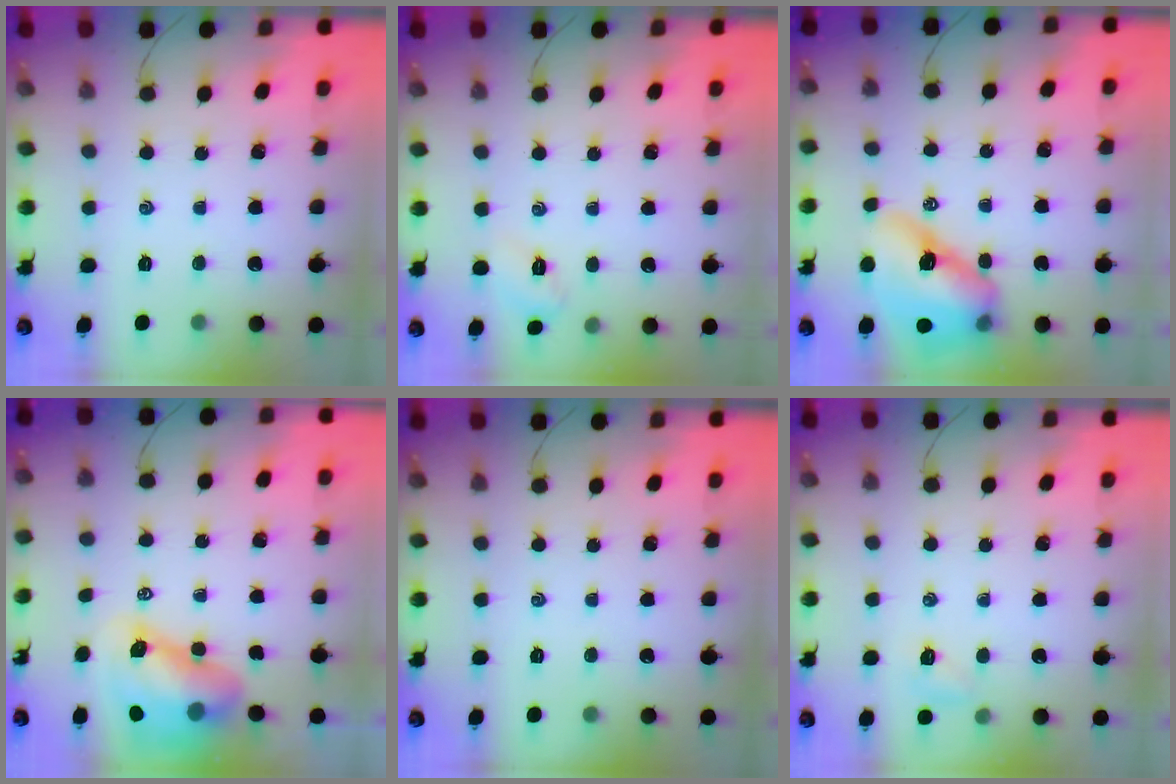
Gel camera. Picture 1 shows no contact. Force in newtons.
{"total": 6.0, "press": 5.8, "slide": 1.6}
{"total": 15.3, "press": 14.6, "slide": 4.6}
{"total": 11.3, "press": 10.8, "slide": 3.3}
{"total": 0.0}
{"total": 4.7, "press": 4.5, "slide": 1.4}